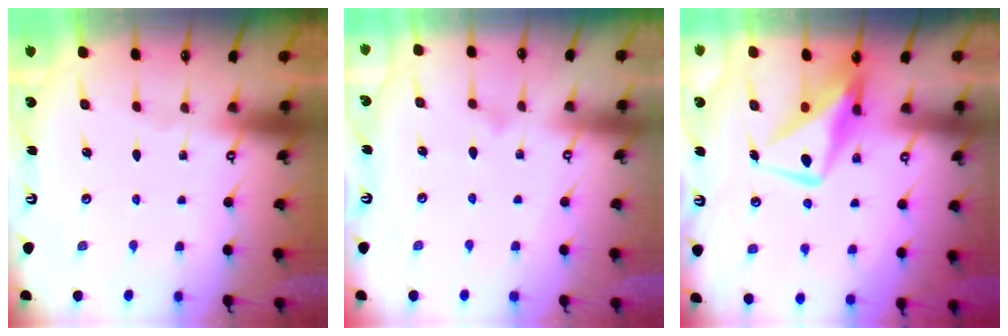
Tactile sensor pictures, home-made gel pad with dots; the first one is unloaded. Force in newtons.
{"total": 8.1, "press": 8.1, "slide": 0.5}
{"total": 12.2, "press": 12.1, "slide": 1.2}